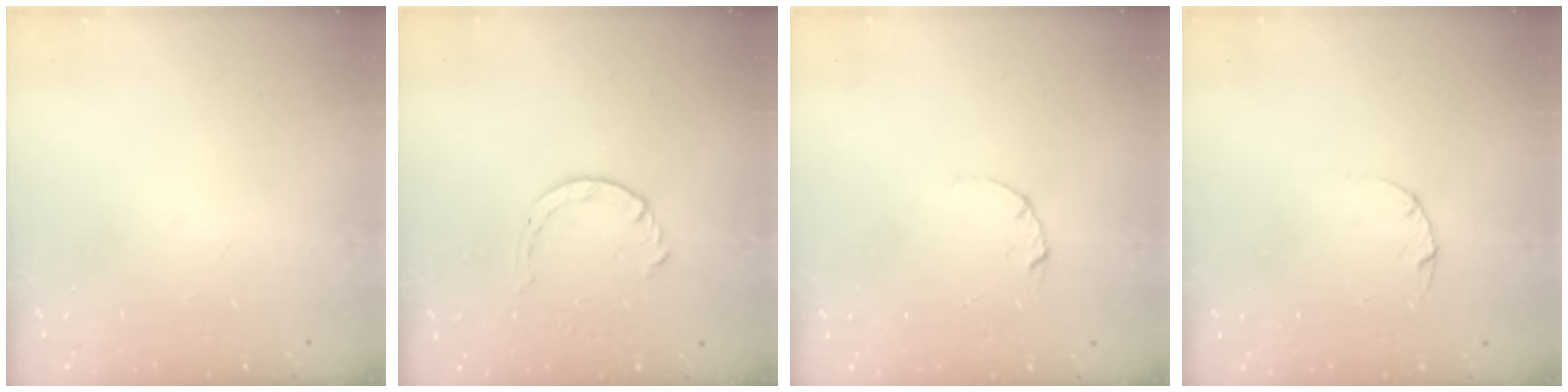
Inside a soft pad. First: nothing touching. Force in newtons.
{"total": 3.4, "press": 3.4, "slide": 0.5}
{"total": 2.1, "press": 2.1, "slide": 0.1}
{"total": 3.0, "press": 3.0, "slide": 0.4}